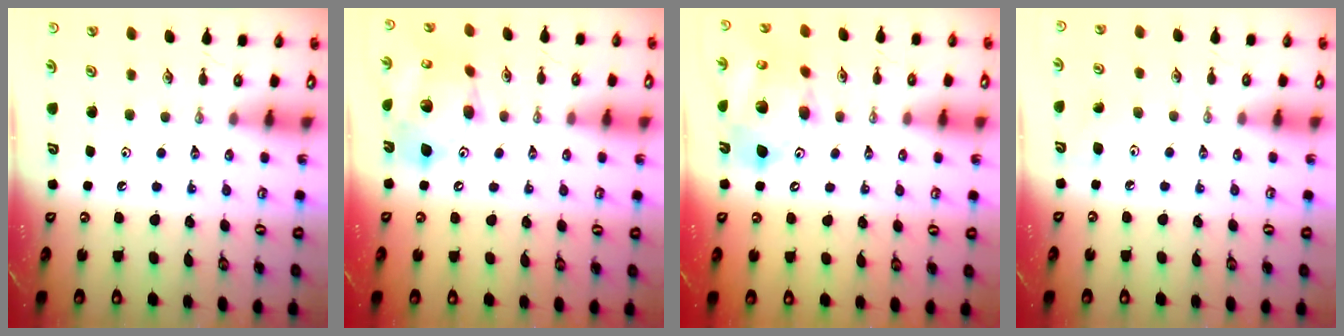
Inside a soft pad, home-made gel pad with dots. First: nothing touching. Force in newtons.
{"total": 16.0, "press": 15.8, "slide": 2.0}
{"total": 15.6, "press": 15.4, "slide": 2.8}
{"total": 5.2, "press": 4.9, "slide": 1.4}